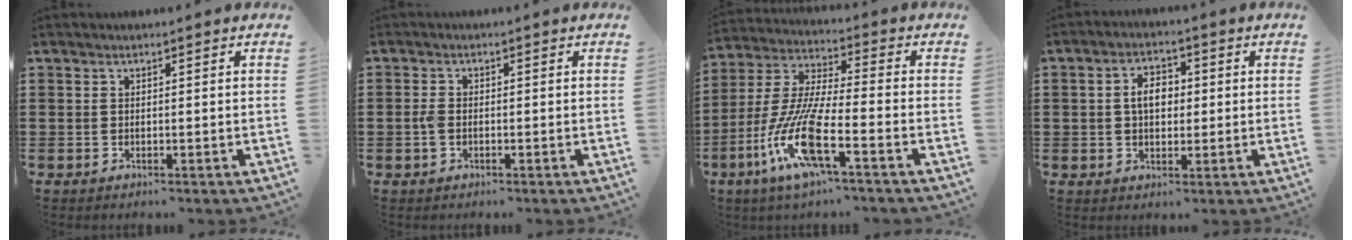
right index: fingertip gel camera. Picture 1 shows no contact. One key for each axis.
{"total": 2.1, "fx": -0.5, "fy": 1.2, "fz": 1.6, "tx": -0.048, "ty": -0.003, "tz": -0.015}
{"total": 12.2, "fx": -6.3, "fy": 1.9, "fz": 10.3, "tx": -0.245, "ty": -0.018, "tz": -0.134}
{"total": 4.3, "fx": 0.3, "fy": 2.7, "fz": 3.3, "tx": -0.061, "ty": 0.011, "tz": 0.000}